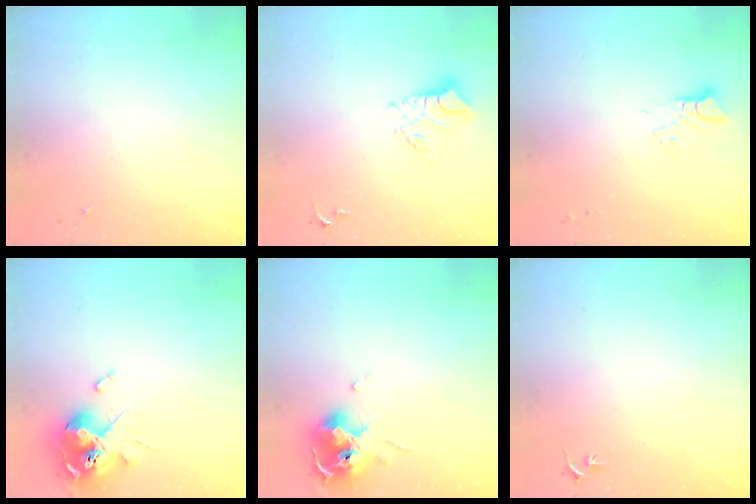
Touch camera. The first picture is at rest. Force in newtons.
{"total": 9.8, "press": 9.8, "slide": 0.9}
{"total": 3.8, "press": 3.7, "slide": 0.3}
{"total": 14.1, "press": 14.0, "slide": 1.7}
{"total": 12.9, "press": 12.9, "slide": 1.4}
{"total": 3.1, "press": 3.1, "slide": 0.4}